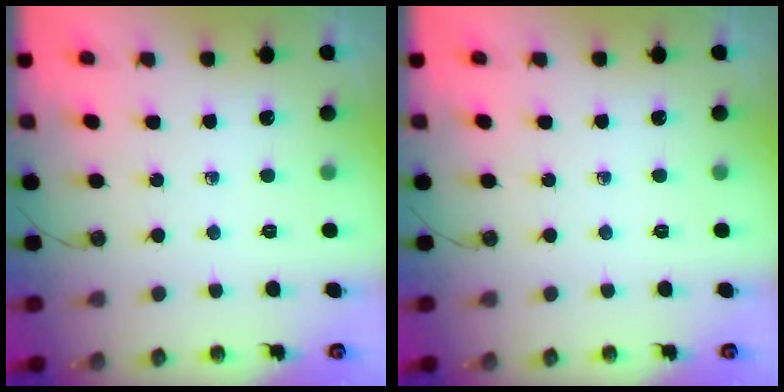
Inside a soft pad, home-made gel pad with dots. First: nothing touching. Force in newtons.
{"total": 0.0}